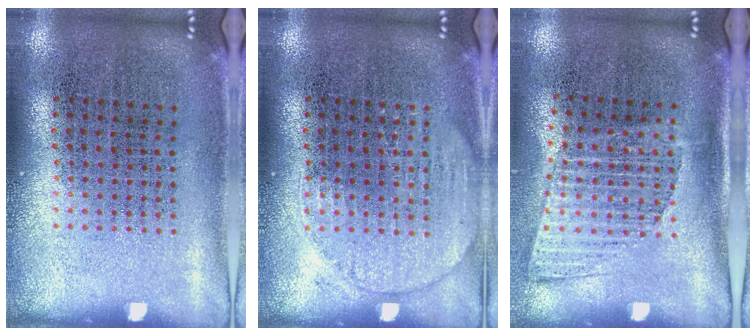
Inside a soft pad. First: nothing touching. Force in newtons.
{"total": 1.6, "press": 1.6, "slide": 0.0}
{"total": 1.4, "press": 1.1, "slide": 0.9}